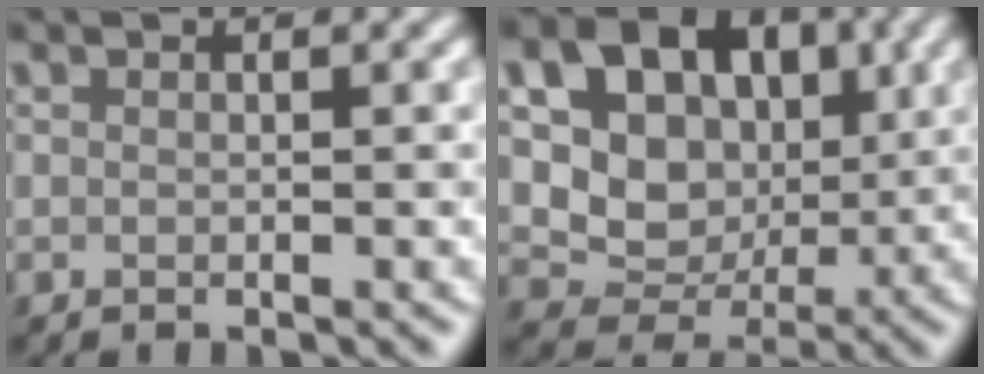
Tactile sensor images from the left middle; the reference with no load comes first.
{"total": 10.3, "force": [2.1, 8.3, 5.8], "torque": [-0.077, 0.010, 0.023]}